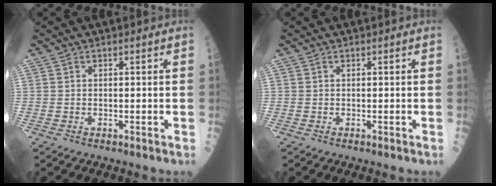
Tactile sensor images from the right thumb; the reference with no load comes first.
{"total": 0.0}